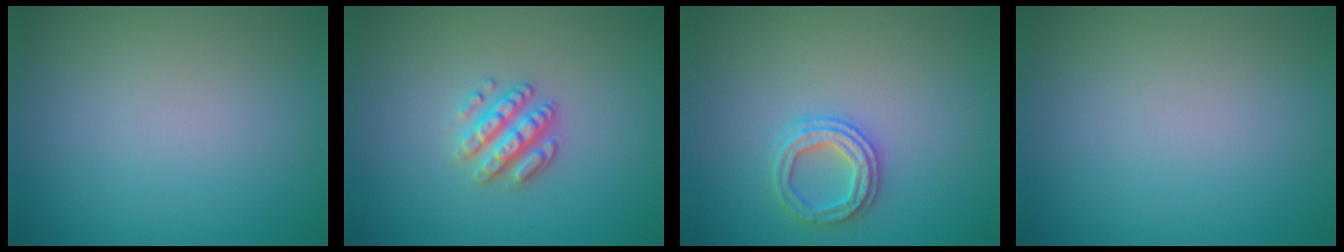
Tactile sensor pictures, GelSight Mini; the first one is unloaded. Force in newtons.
{"total": 3.0, "press": 2.6, "slide": 1.5}
{"total": 2.5, "press": 2.4, "slide": 0.6}
{"total": 0.0}